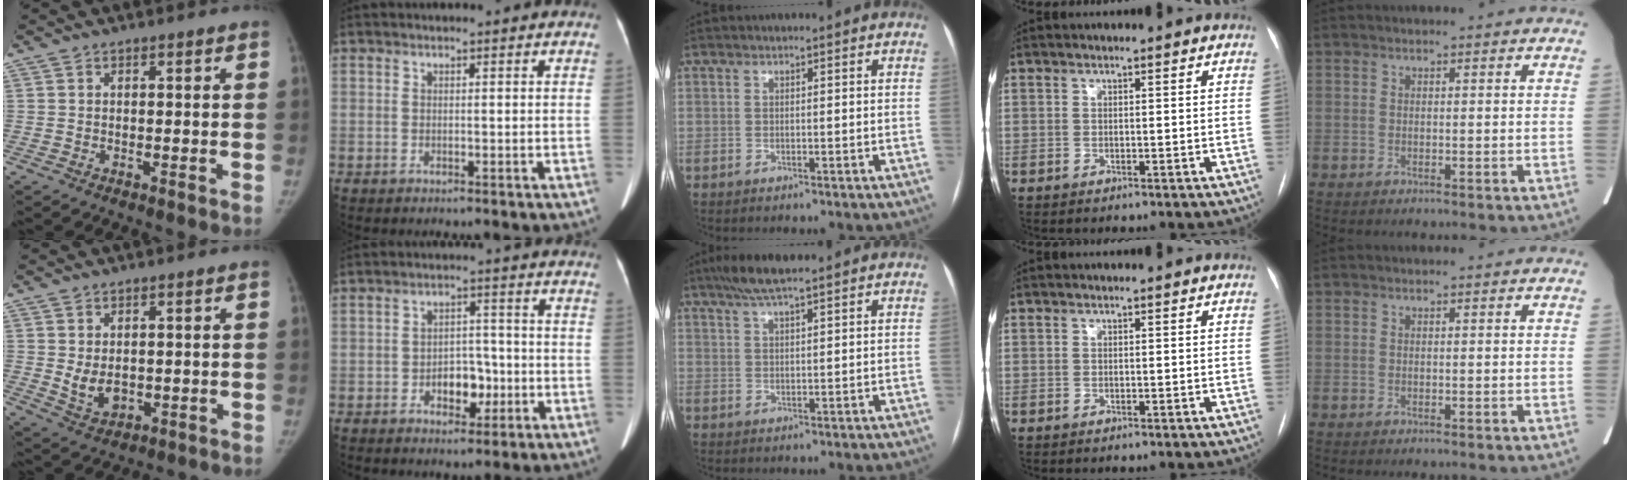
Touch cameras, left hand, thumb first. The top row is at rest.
{"thumb": {"total": 4.9, "force": [0.3, 3.3, 3.6], "torque": [-0.046, -0.014, 0.020]}, "index": {"total": 5.2, "force": [-1.9, 3.2, 3.6], "torque": [-0.056, 0.012, -0.028]}, "middle": {"total": 5.6, "force": [4.4, 0.1, 3.5], "torque": [-0.067, 0.024, 0.081]}}